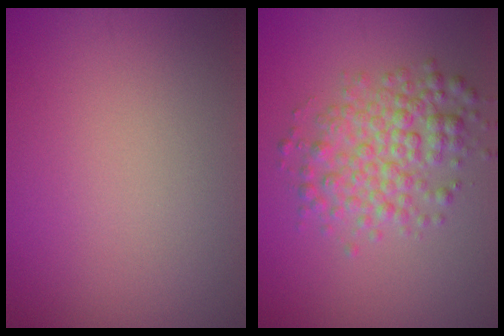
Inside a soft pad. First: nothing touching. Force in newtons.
{"total": 4.4, "press": 4.4, "slide": 0.1}